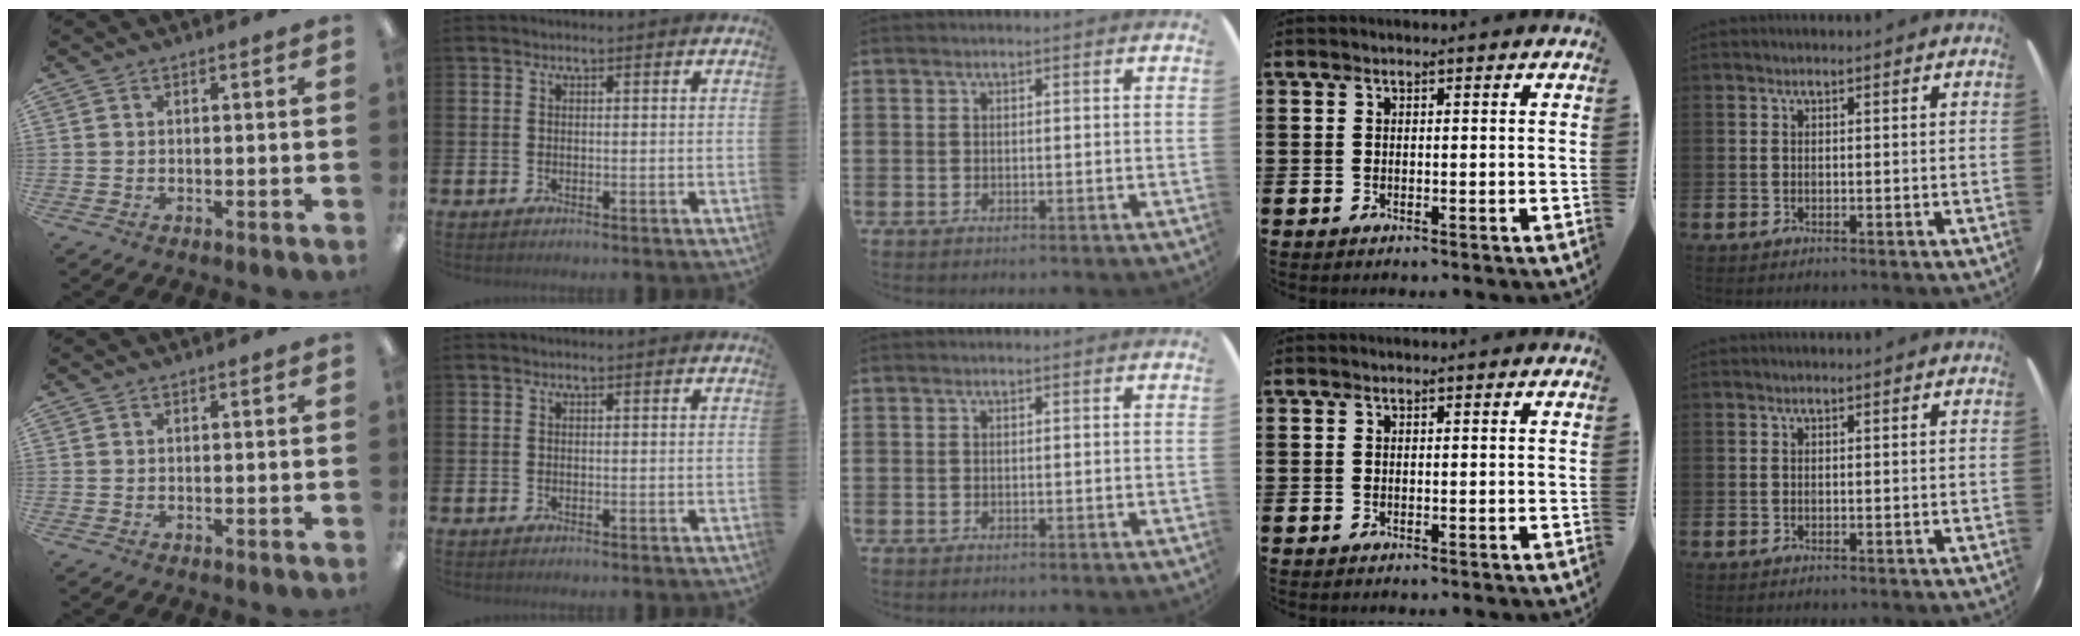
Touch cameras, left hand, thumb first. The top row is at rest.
{}